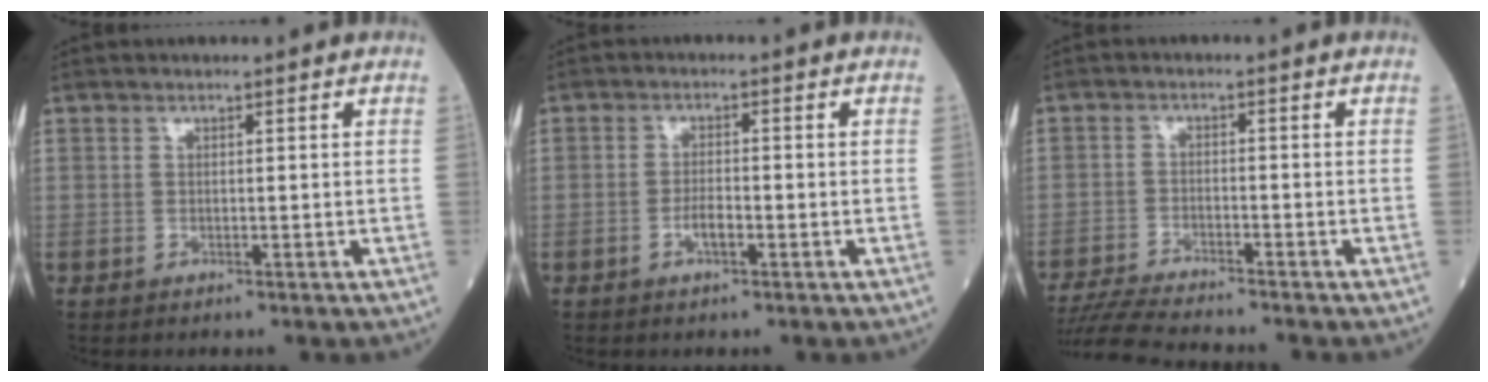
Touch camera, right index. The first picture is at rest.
{"total": 2.4, "force": [-1.2, 0.6, 2.0], "torque": [-0.037, 0.002, -0.020]}
{"total": 8.8, "force": [-8.2, 0.1, 3.1], "torque": [-0.055, -0.021, -0.142]}